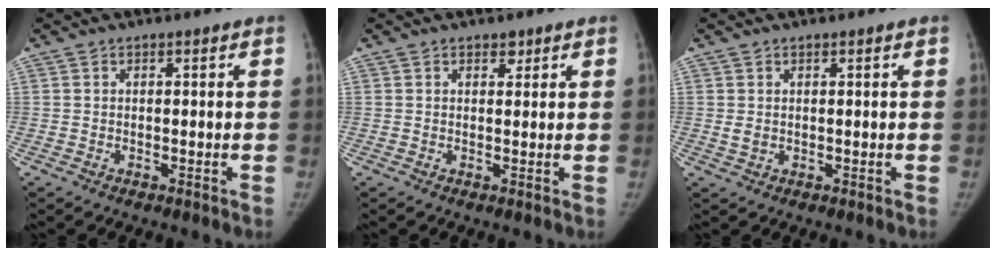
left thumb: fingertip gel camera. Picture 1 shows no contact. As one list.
[{"total": 1.3, "force": [0.9, 0.8, 0.5], "torque": [0.003, -0.005, 0.010]}, {"total": 1.3, "force": [0.4, 0.8, 1.0], "torque": [-0.013, -0.005, 0.012]}]